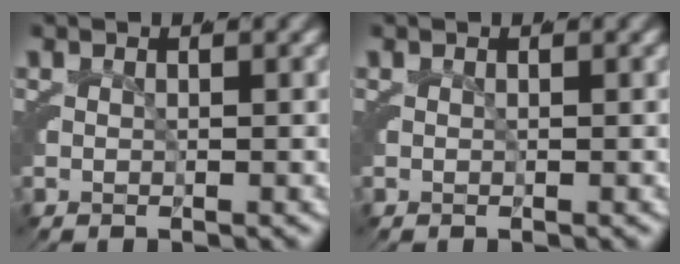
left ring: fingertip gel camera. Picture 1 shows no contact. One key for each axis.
{"total": 0.0}